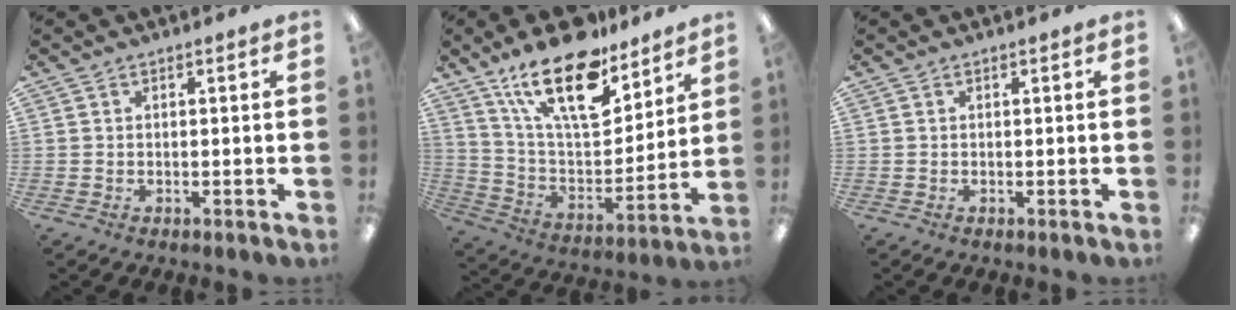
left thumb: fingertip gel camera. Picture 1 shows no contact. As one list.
[{"total": 22.4, "force": [15.1, 9.3, 13.7], "torque": [-0.244, -0.088, 0.261]}, {"total": 0.0}]